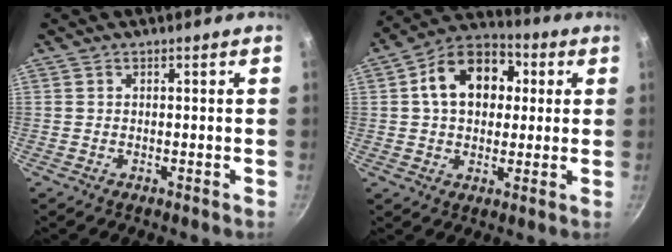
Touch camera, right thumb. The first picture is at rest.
{"total": 15.2, "force": [3.0, 11.0, 10.0], "torque": [-0.124, 0.024, 0.032]}